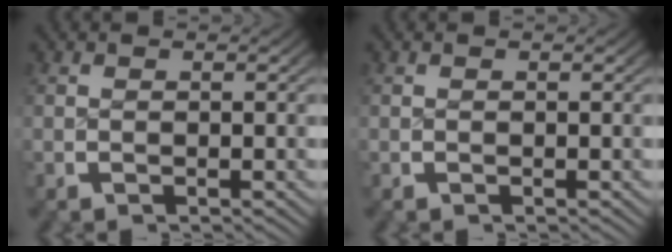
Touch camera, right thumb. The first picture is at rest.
{"total": 0.0}